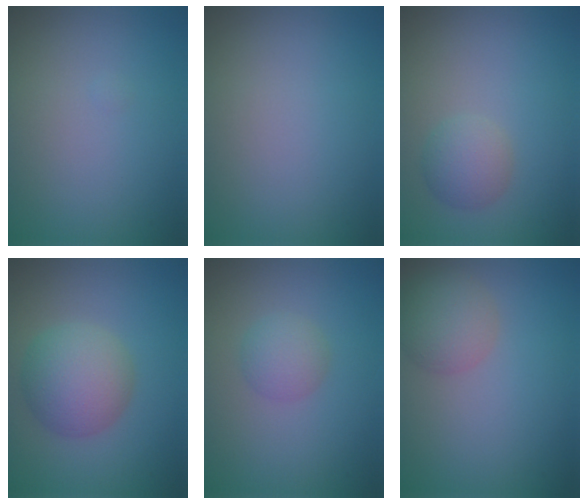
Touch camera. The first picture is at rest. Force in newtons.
{"total": 0.0}
{"total": 2.3, "press": 2.3, "slide": 0.0}
{"total": 5.0, "press": 5.0, "slide": 0.2}
{"total": 2.0, "press": 2.0, "slide": 0.1}
{"total": 3.7, "press": 3.6, "slide": 0.2}